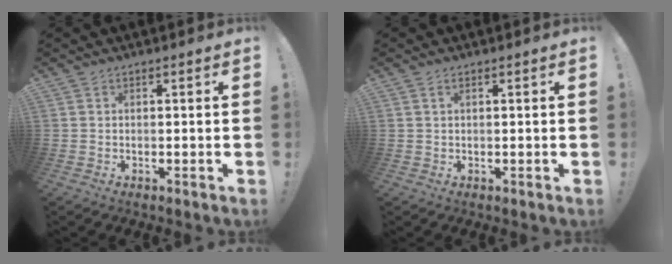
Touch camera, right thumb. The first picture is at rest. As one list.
[{"total": 1.1, "force": [0.5, 0.3, 1.0], "torque": [-0.013, -0.001, 0.007]}]